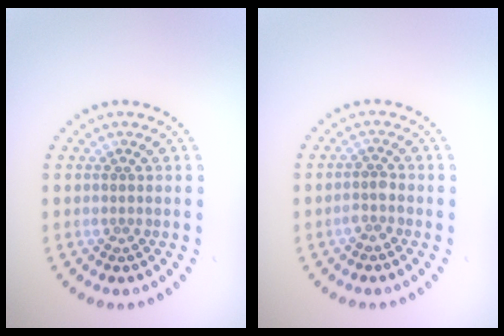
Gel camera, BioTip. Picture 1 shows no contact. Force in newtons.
{"total": 1.4, "press": 1.2, "slide": 0.7}